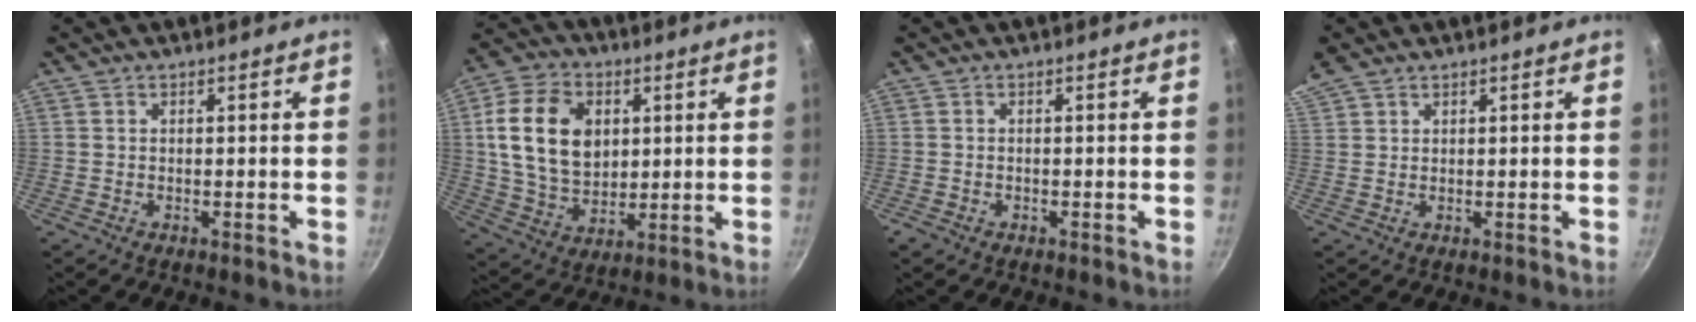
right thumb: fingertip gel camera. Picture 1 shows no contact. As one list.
[{"total": 16.4, "force": [3.3, 11.7, 11.0], "torque": [-0.185, -0.005, 0.065]}, {"total": 1.2, "force": [-0.7, 0.8, 0.5], "torque": [-0.011, 0.003, -0.010]}, {"total": 4.9, "force": [3.6, 2.6, 2.2], "torque": [-0.045, 0.015, 0.075]}]